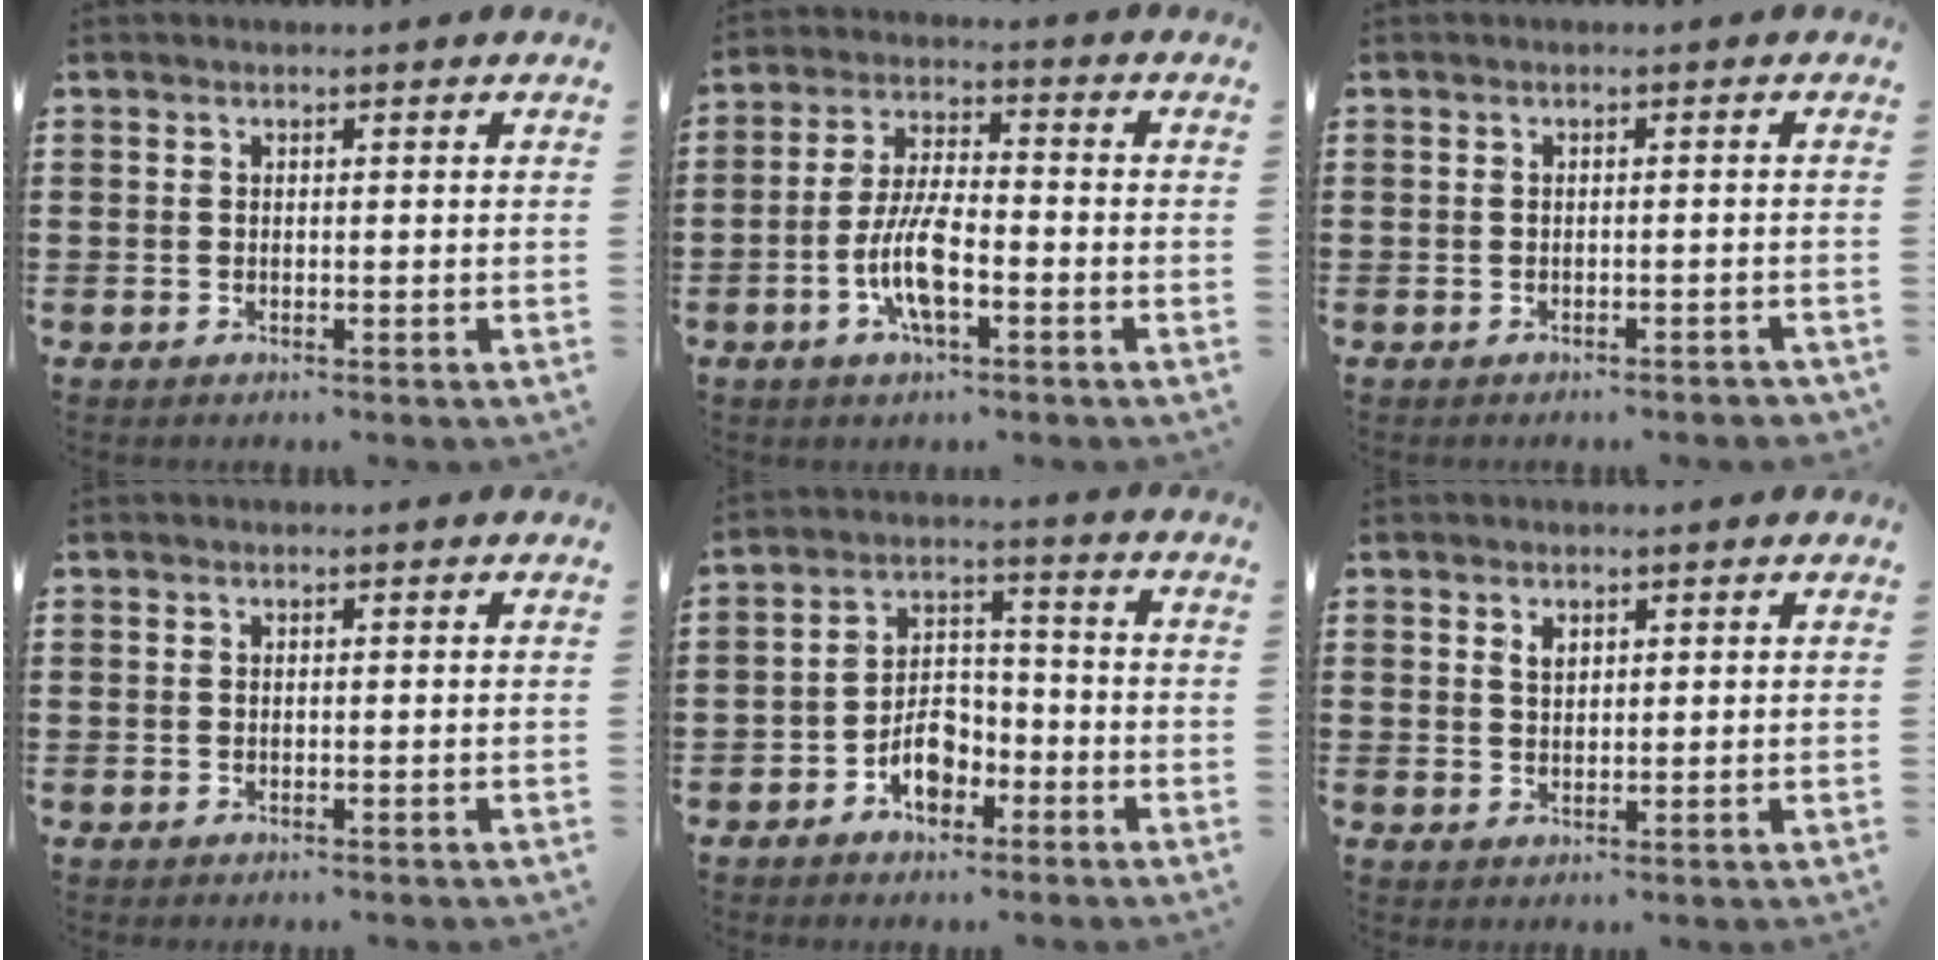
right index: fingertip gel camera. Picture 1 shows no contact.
{"total": 8.5, "force": [-2.9, 2.6, 7.5], "torque": [-0.172, -0.012, -0.061]}
{"total": 1.0, "force": [-0.9, 0.0, 0.3], "torque": [-0.008, -0.004, -0.018]}
{"total": 0.0}
{"total": 6.3, "force": [-3.4, 3.9, 3.7], "torque": [-0.060, 0.011, -0.064]}
{"total": 1.6, "force": [0.9, 1.0, 0.9], "torque": [-0.020, 0.005, 0.017]}